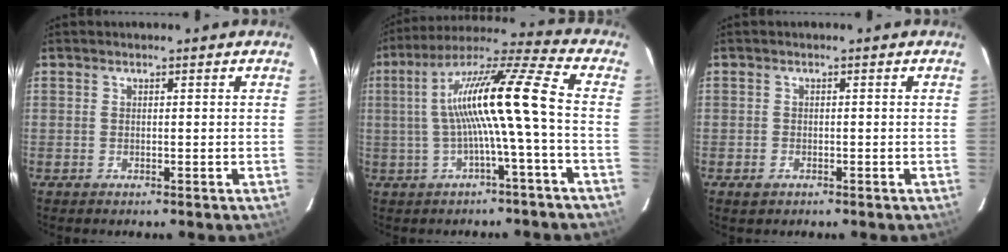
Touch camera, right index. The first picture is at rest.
{"total": 14.5, "force": [-1.3, -0.9, 14.4], "torque": [-0.258, 0.017, -0.021]}
{"total": 1.7, "force": [-1.0, 1.2, 0.7], "torque": [-0.013, -0.001, -0.018]}